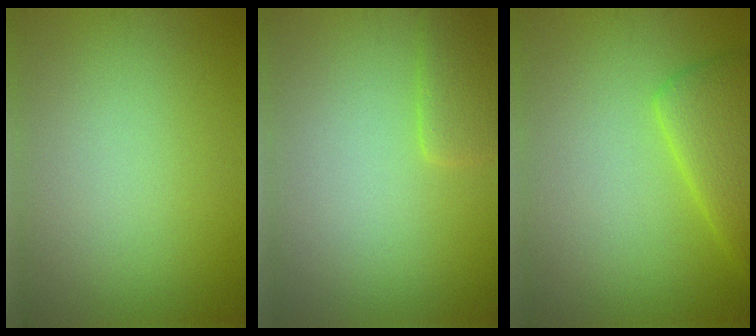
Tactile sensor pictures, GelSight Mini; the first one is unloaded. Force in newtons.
{"total": 1.7, "press": 1.7, "slide": 0.2}
{"total": 3.5, "press": 3.5, "slide": 0.2}